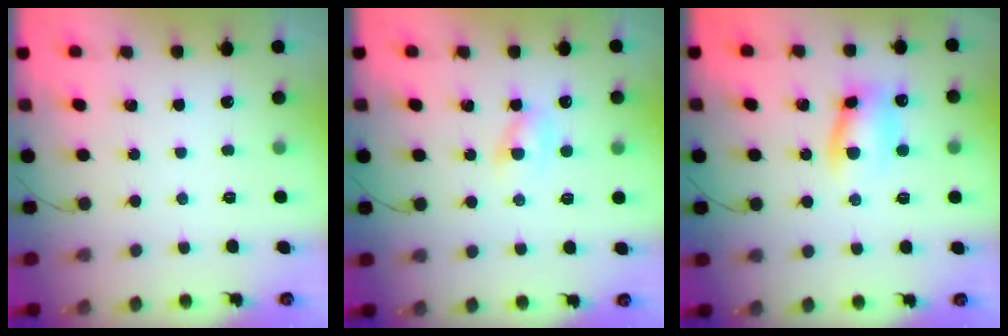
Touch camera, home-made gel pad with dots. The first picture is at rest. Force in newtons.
{"total": 2.8, "press": 2.5, "slide": 1.3}
{"total": 9.6, "press": 9.6, "slide": 1.0}